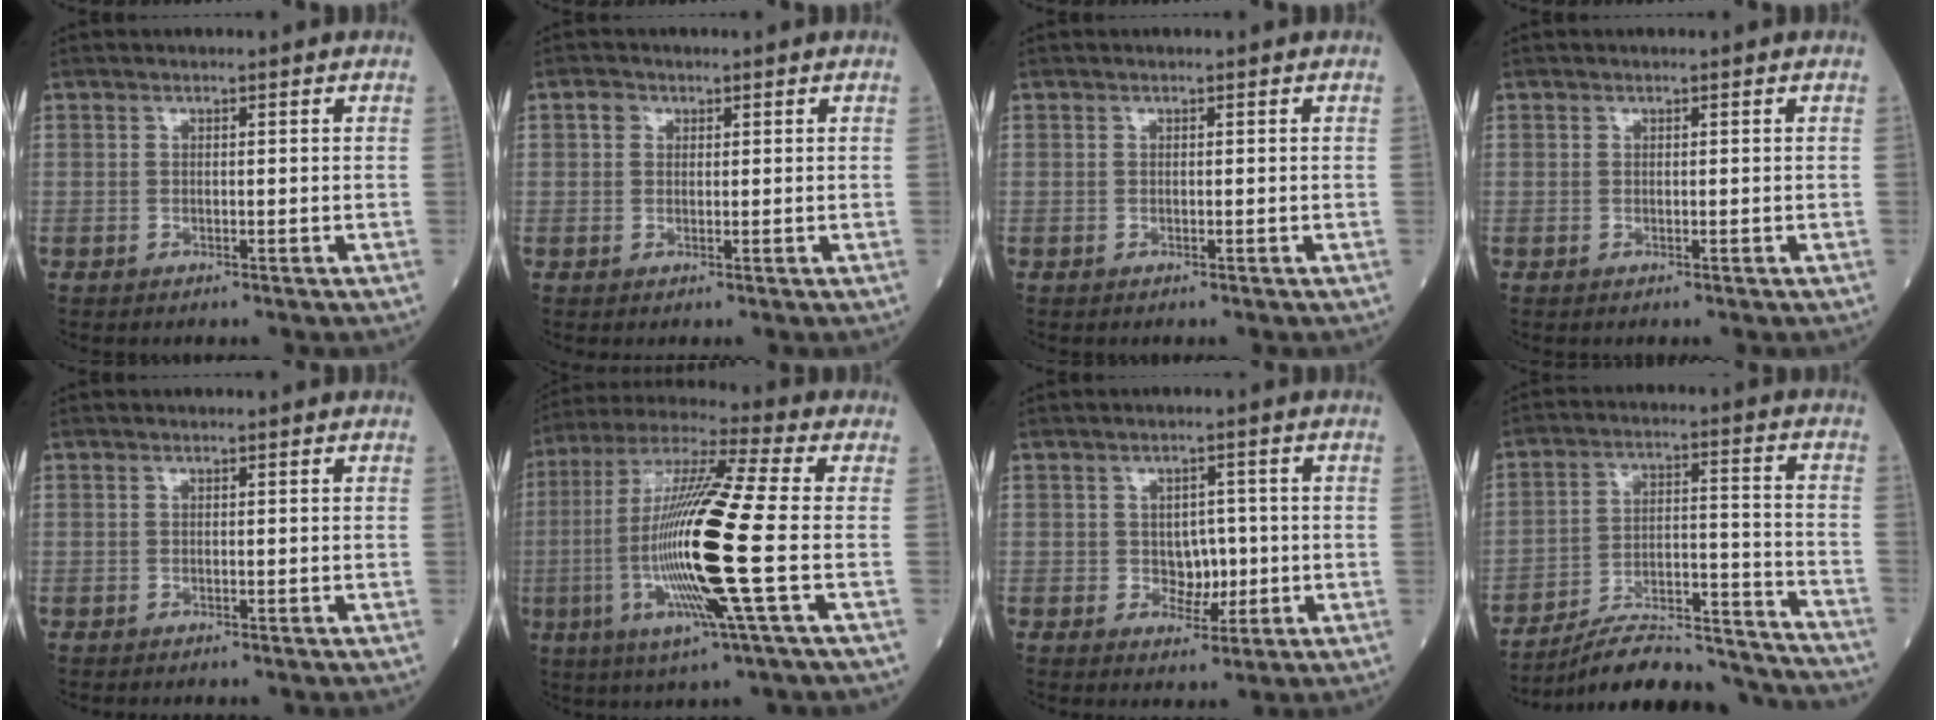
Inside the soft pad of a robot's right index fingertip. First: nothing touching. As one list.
[{"total": 1.6, "force": [0.6, 1.3, 0.6], "torque": [-0.010, 0.007, 0.007]}, {"total": 0.0}, {"total": 0.0}, {"total": 0.0}, {"total": 18.8, "force": [-3.1, -0.2, 18.5], "torque": [-0.382, -0.011, -0.067]}, {"total": 3.8, "force": [-0.3, 2.7, 2.7], "torque": [-0.034, 0.003, 0.004]}, {"total": 21.0, "force": [-19.9, 2.2, 6.4], "torque": [-0.082, 0.023, -0.295]}]